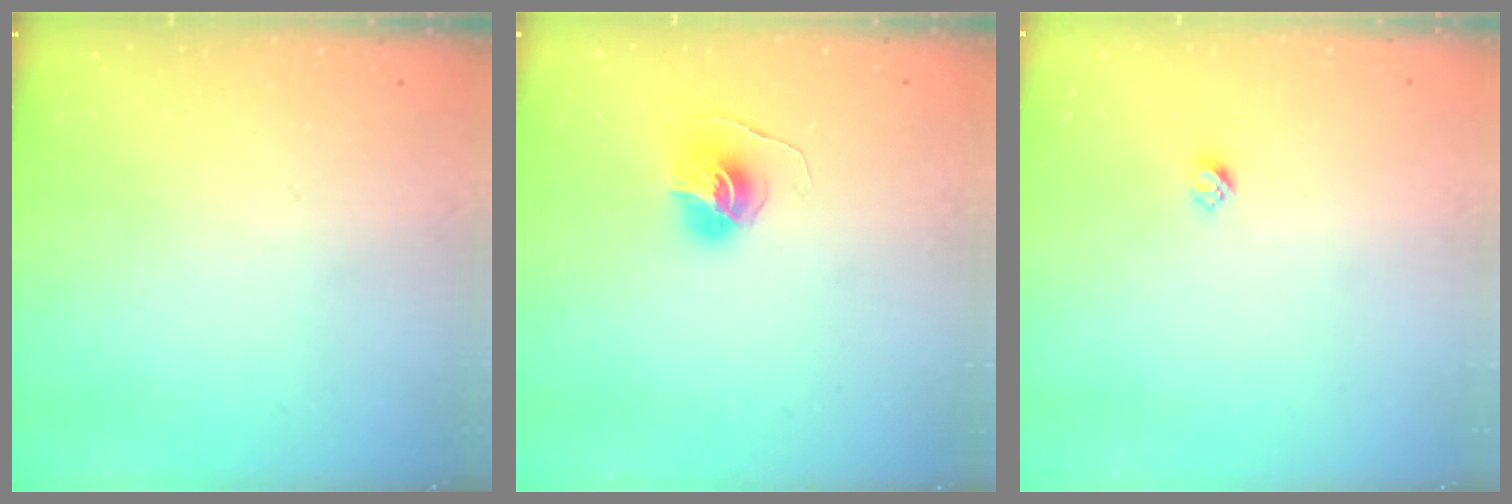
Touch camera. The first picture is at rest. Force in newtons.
{"total": 6.0, "press": 6.0, "slide": 0.6}
{"total": 2.4, "press": 2.4, "slide": 0.2}